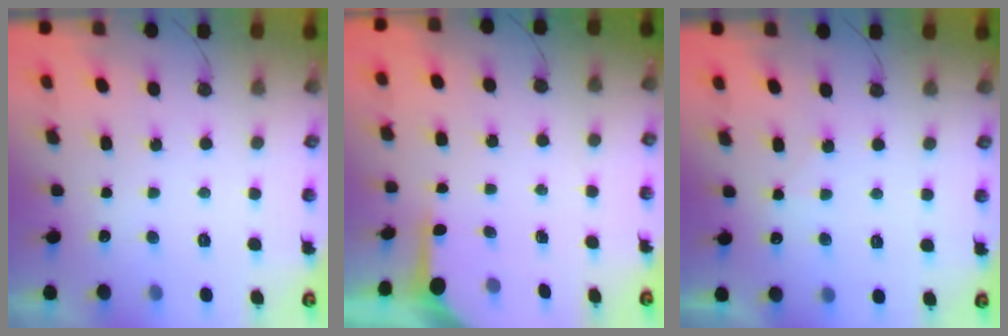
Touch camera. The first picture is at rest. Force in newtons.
{"total": 3.4, "press": 3.4, "slide": 0.4}
{"total": 4.9, "press": 4.9, "slide": 0.6}